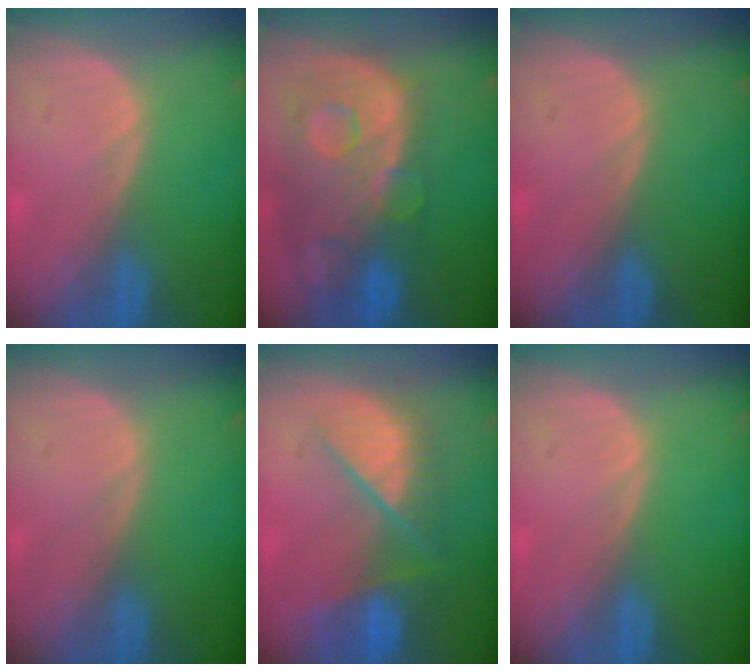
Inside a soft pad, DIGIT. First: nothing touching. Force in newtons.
{"total": 13.3, "press": 10.7, "slide": 8.0}
{"total": 0.0}
{"total": 0.0}
{"total": 9.7, "press": 8.3, "slide": 5.1}
{"total": 0.0}